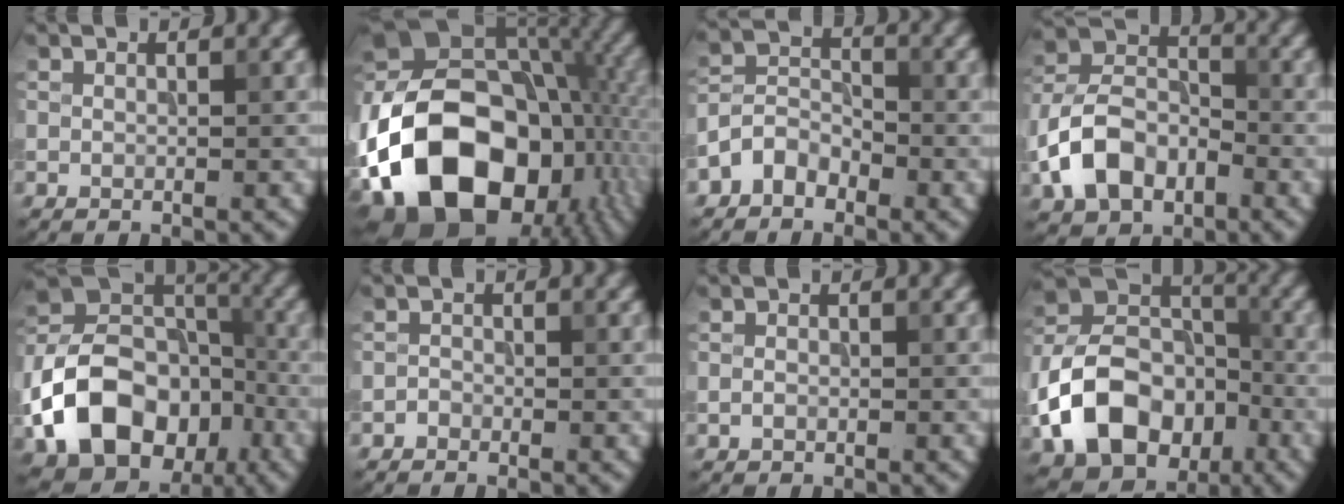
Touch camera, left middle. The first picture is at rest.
{"total": 20.0, "force": [-5.9, 13.5, 13.6], "torque": [-0.267, -0.008, -0.094]}
{"total": 3.1, "force": [-2.1, 1.9, 1.1], "torque": [-0.020, 0.012, -0.049]}
{"total": 7.1, "force": [-2.8, 4.9, 4.3], "torque": [-0.088, 0.005, -0.062]}
{"total": 12.3, "force": [-4.5, 9.0, 7.1], "torque": [-0.145, 0.004, -0.091]}
{"total": 0.7, "force": [-0.6, 0.4, 0.1], "torque": [0.003, 0.000, -0.012]}
{"total": 0.8, "force": [-0.2, 0.6, 0.4], "torque": [-0.007, 0.000, -0.006]}
{"total": 10.9, "force": [-3.8, 8.0, 6.4], "torque": [-0.128, 0.009, -0.083]}